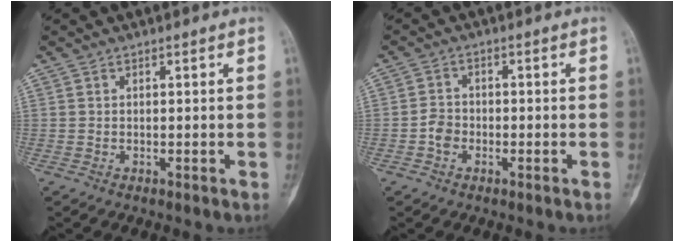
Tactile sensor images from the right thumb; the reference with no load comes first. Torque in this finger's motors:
{"motor_torque": [2.32, 2.25, 0.45, -0.53, -0.01]}